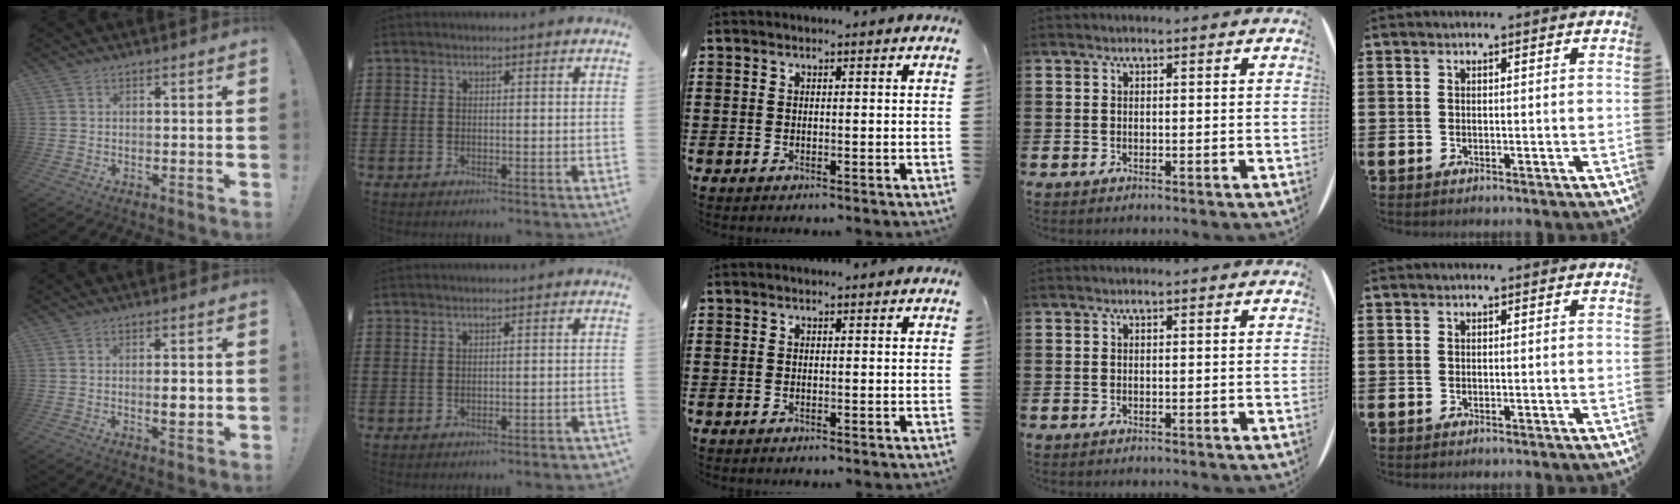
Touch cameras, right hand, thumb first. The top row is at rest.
{"thumb": {"total": 4.0, "force": [-0.3, 1.2, 3.9], "torque": [-0.043, -0.007, -0.010]}, "index": {"total": 1.2, "force": [-1.1, -0.1, 0.5], "torque": [-0.011, -0.003, -0.022]}}